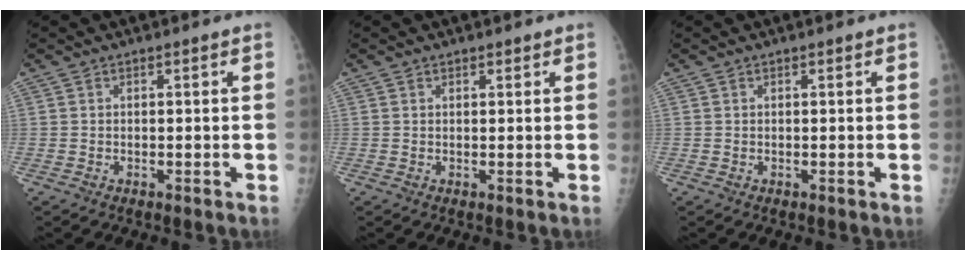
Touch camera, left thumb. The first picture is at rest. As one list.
[{"total": 0.7, "force": [0.6, 0.4, 0.1], "torque": [0.005, -0.005, 0.007]}, {"total": 0.0}]